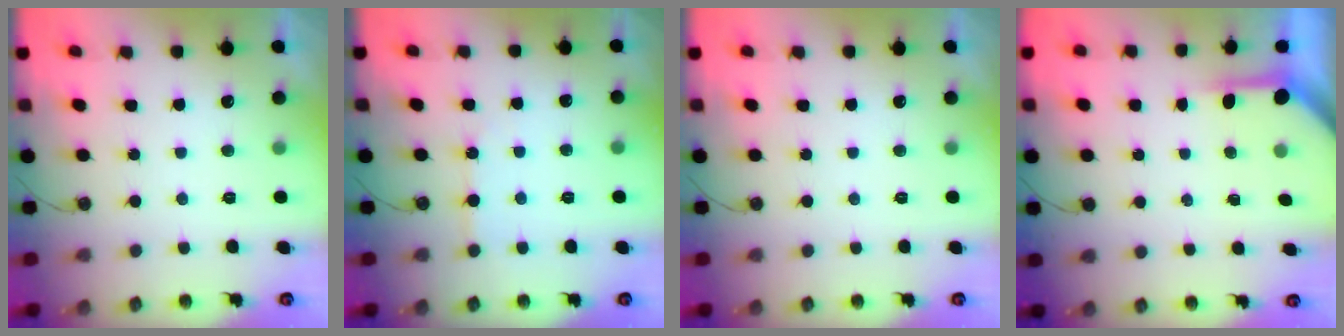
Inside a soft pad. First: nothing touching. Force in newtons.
{"total": 3.5, "press": 3.5, "slide": 0.5}
{"total": 0.0}
{"total": 3.8, "press": 3.8, "slide": 0.4}